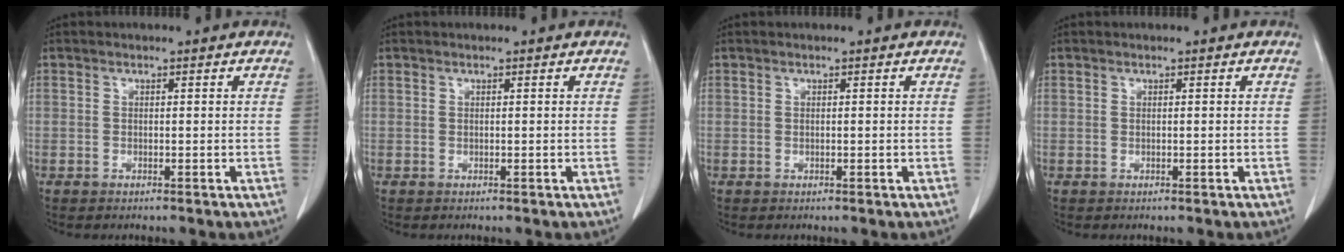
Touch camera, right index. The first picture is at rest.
{"total": 0.0}
{"total": 0.0}
{"total": 0.0}